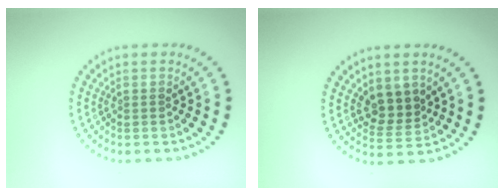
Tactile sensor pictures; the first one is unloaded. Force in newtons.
{"total": 2.9, "press": 2.5, "slide": 1.3}